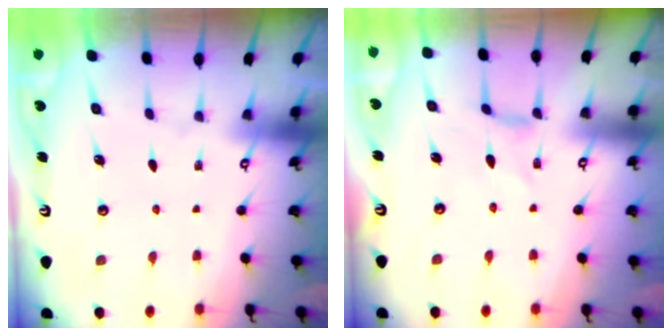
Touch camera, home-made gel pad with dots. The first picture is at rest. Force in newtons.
{"total": 0.0}